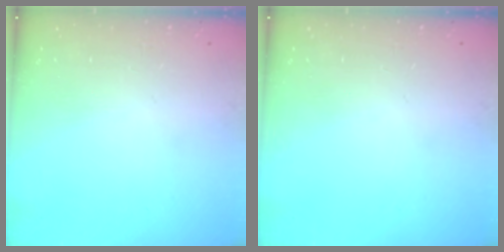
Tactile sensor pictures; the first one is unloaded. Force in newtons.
{"total": 0.0}